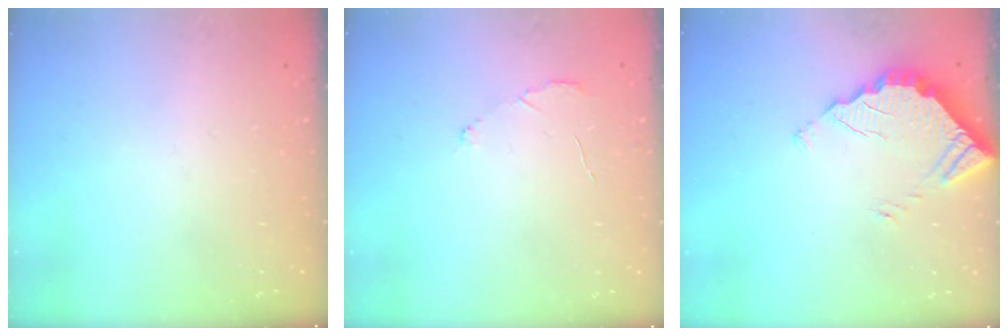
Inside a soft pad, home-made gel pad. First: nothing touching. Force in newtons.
{"total": 3.0, "press": 3.0, "slide": 0.3}
{"total": 3.2, "press": 3.2, "slide": 0.2}